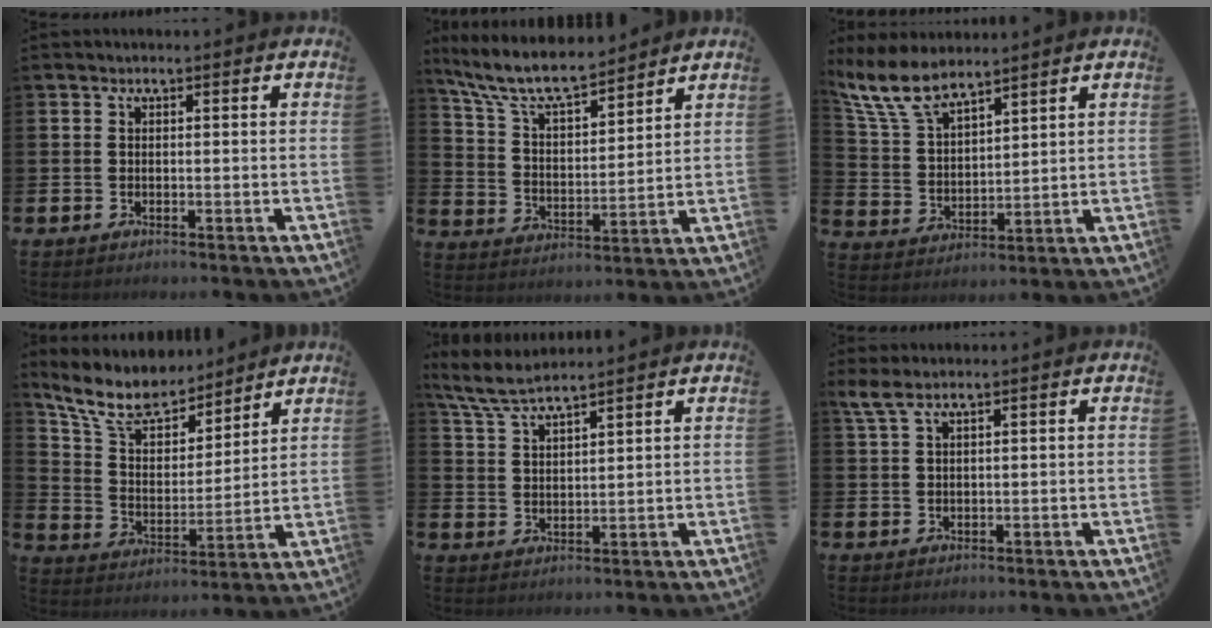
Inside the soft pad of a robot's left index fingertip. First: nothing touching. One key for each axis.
{"total": 8.9, "fx": 8.1, "fy": 1.7, "fz": 3.4, "tx": -0.103, "ty": -0.045, "tz": 0.145}
{"total": 8.3, "fx": 7.3, "fy": 2.1, "fz": 3.1, "tx": -0.092, "ty": -0.023, "tz": 0.138}
{"total": 10.6, "fx": 9.2, "fy": 3.7, "fz": 3.5, "tx": -0.120, "ty": -0.051, "tz": 0.168}
{"total": 5.6, "fx": 5.2, "fy": 0.3, "fz": 1.9, "tx": -0.059, "ty": -0.019, "tz": 0.096}
{"total": 2.5, "fx": 1.8, "fy": 0.6, "fz": 1.7, "tx": -0.044, "ty": 0.005, "tz": 0.034}